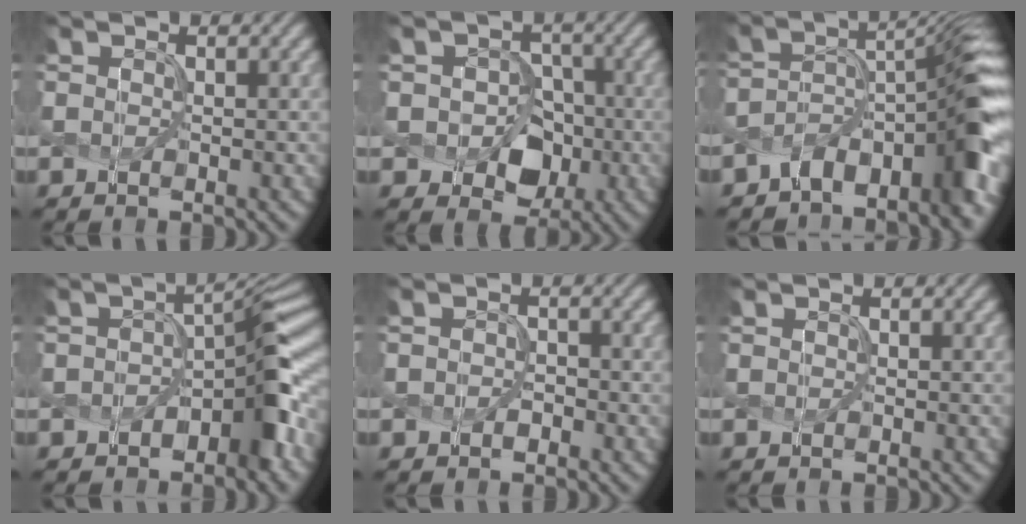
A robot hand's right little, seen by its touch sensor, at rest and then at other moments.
{"total": 5.6, "force": [-1.1, 4.4, 3.2], "torque": [-0.039, -0.006, -0.024]}
{"total": 9.7, "force": [-4.8, 3.6, 7.6], "torque": [-0.104, 0.003, -0.088]}
{"total": 6.7, "force": [-1.8, 2.9, 5.8], "torque": [-0.063, 0.014, -0.040]}
{"total": 1.1, "force": [-0.4, 0.8, 0.7], "torque": [-0.013, 0.000, -0.008]}
{"total": 0.0}